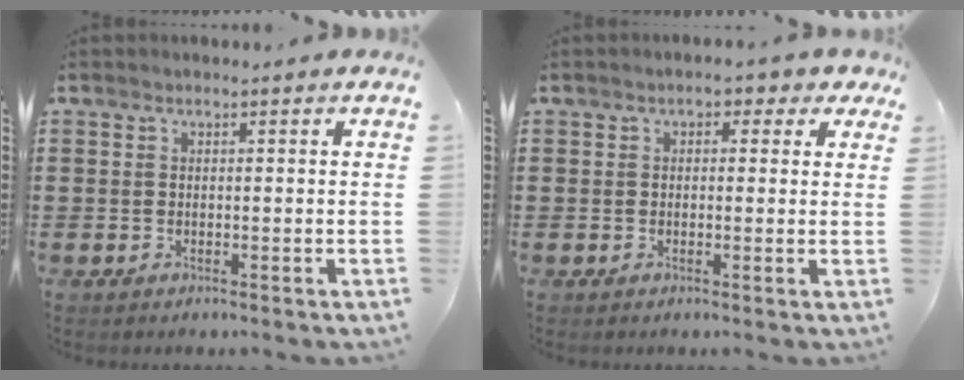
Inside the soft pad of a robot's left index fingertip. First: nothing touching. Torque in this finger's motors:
{"motor_torque": [1.30, 0.36, 0.33, 0.01]}